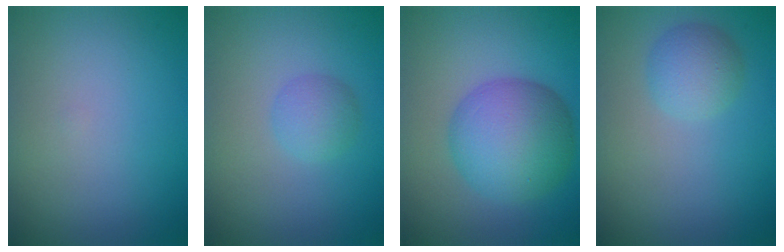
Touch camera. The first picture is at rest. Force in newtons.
{"total": 2.0, "press": 2.0, "slide": 0.0}
{"total": 8.0, "press": 8.0, "slide": 0.2}
{"total": 2.6, "press": 2.6, "slide": 0.1}